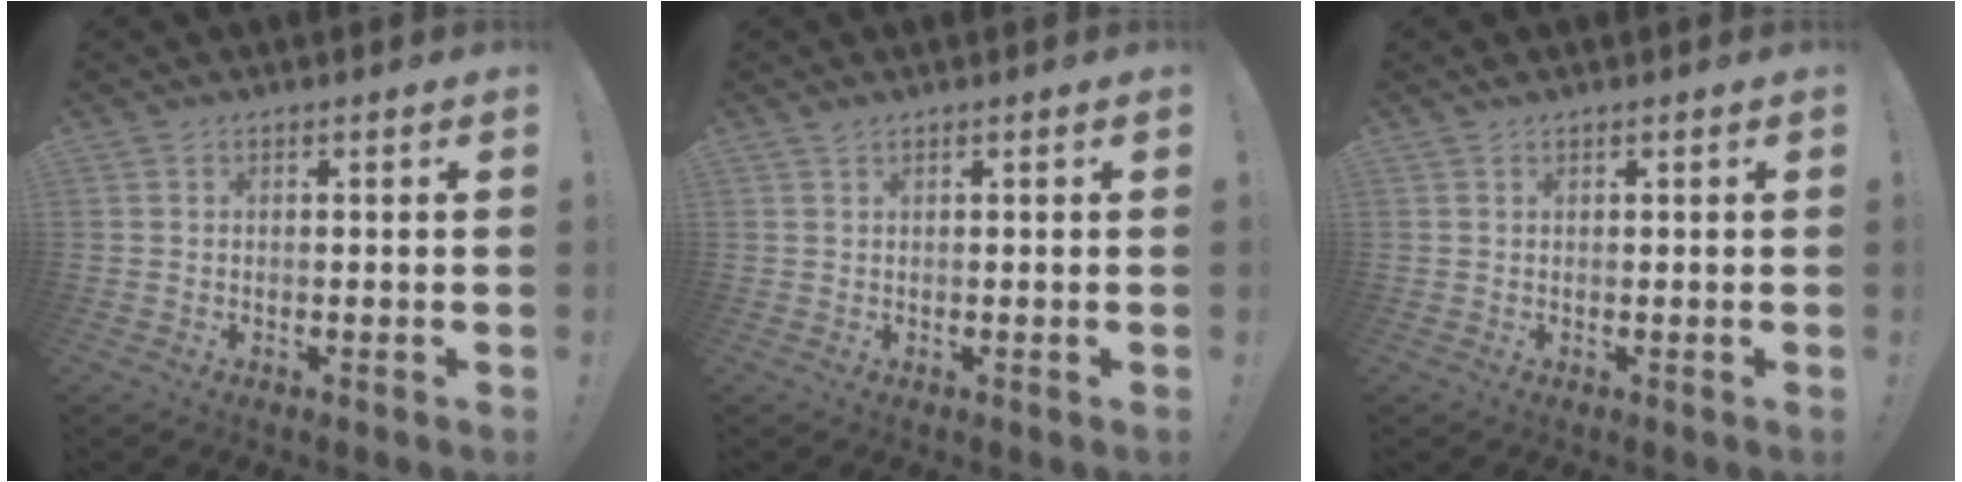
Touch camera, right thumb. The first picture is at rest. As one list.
[{"total": 0.8, "force": [0.7, 0.2, 0.4], "torque": [-0.010, 0.003, 0.014]}, {"total": 0.6, "force": [0.6, 0.1, 0.2], "torque": [0.003, -0.003, 0.010]}]